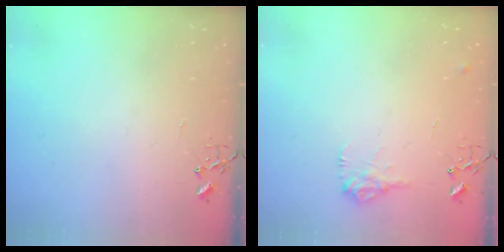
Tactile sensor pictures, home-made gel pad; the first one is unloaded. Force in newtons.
{"total": 9.5, "press": 9.5, "slide": 0.4}